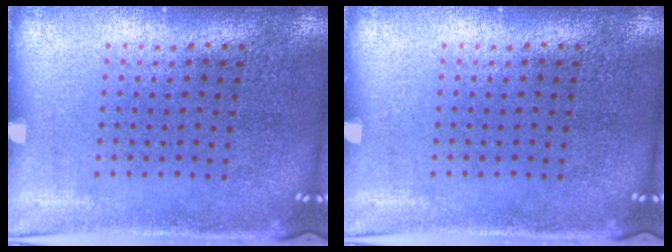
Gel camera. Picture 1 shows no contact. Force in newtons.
{"total": 0.0}